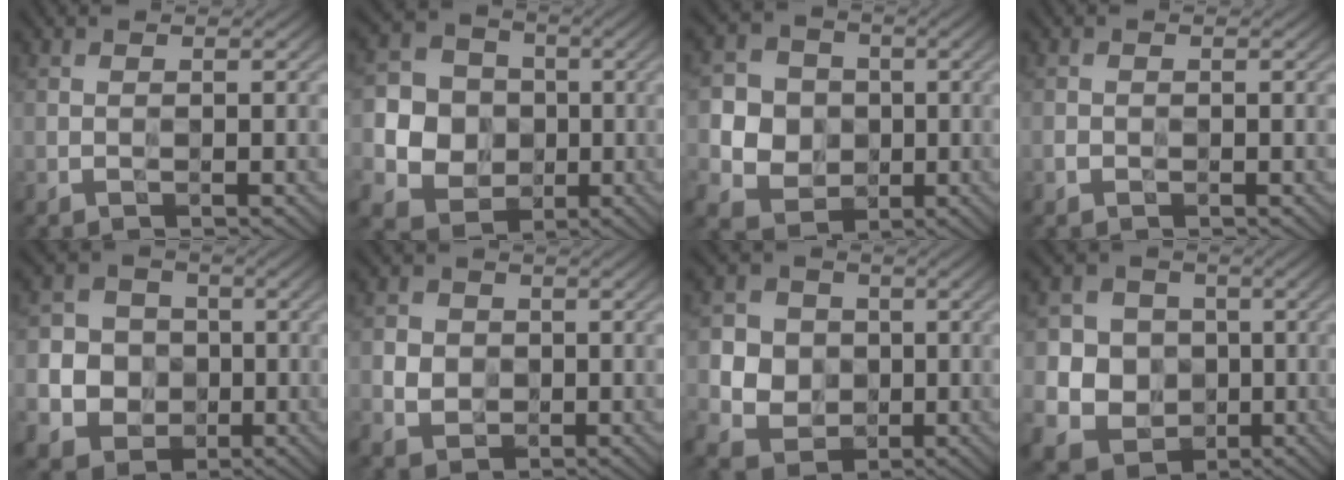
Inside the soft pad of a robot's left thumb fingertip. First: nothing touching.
{"total": 10.6, "force": [-1.2, 9.5, 4.6], "torque": [-0.122, -0.008, -0.044]}
{"total": 8.2, "force": [-0.6, 7.4, 3.3], "torque": [-0.094, 0.001, -0.029]}
{"total": 0.6, "force": [-0.4, 0.4, 0.1], "torque": [-0.003, -0.003, -0.008]}
{"total": 8.6, "force": [-1.4, 8.0, 2.9], "torque": [-0.087, -0.006, -0.052]}
{"total": 3.7, "force": [-0.2, 3.4, 1.4], "torque": [-0.043, 0.002, -0.013]}
{"total": 7.3, "force": [-0.3, 6.7, 2.8], "torque": [-0.085, 0.005, -0.022]}
{"total": 9.2, "force": [-0.9, 8.5, 3.5], "torque": [-0.100, -0.008, -0.039]}